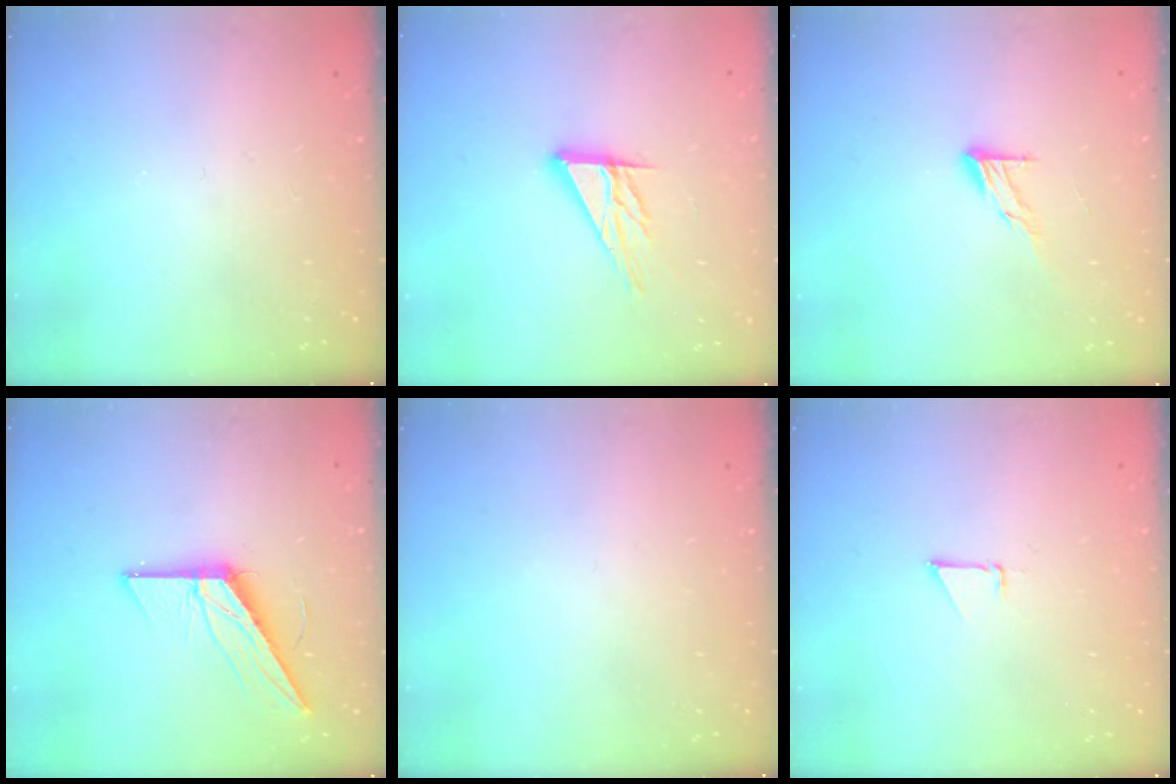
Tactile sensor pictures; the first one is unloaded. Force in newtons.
{"total": 10.9, "press": 10.9, "slide": 1.0}
{"total": 7.3, "press": 7.3, "slide": 0.4}
{"total": 12.7, "press": 12.7, "slide": 0.6}
{"total": 0.0}
{"total": 0.8, "press": 0.8, "slide": 0.1}